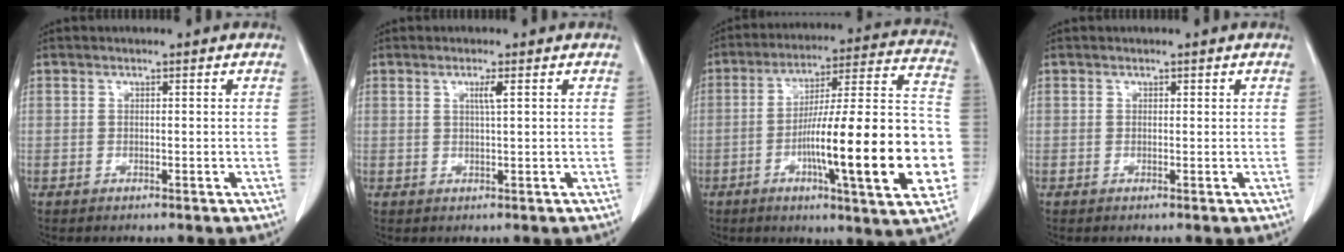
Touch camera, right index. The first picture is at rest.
{"total": 1.7, "force": [0.6, -0.2, 1.5], "torque": [-0.029, -0.002, 0.011]}
{"total": 24.4, "force": [-5.9, 2.2, 23.6], "torque": [-0.290, 0.013, -0.086]}
{"total": 0.0}